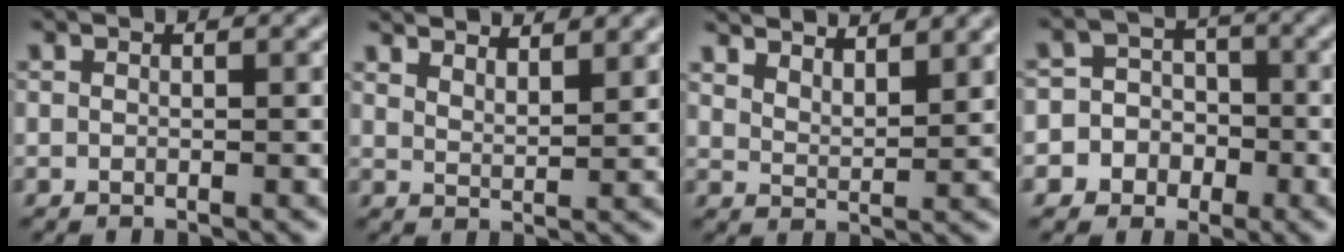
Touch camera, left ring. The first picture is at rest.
{"total": 5.1, "force": [4.5, 1.2, 2.1], "torque": [-0.017, 0.014, 0.049]}
{"total": 6.3, "force": [5.6, 1.6, 2.4], "torque": [-0.033, 0.014, 0.069]}
{"total": 6.2, "force": [-2.4, 5.7, 0.6], "torque": [0.002, 0.010, -0.063]}